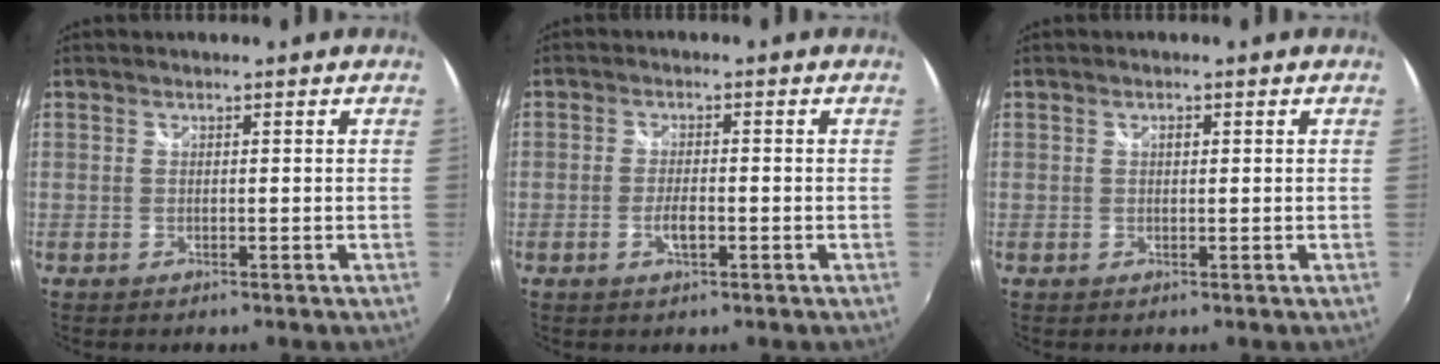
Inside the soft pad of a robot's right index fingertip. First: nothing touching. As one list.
[{"total": 3.0, "force": [-1.2, 1.0, 2.6], "torque": [-0.052, -0.002, -0.022]}, {"total": 0.8, "force": [0.3, 0.3, 0.6], "torque": [-0.009, 0.003, 0.004]}]